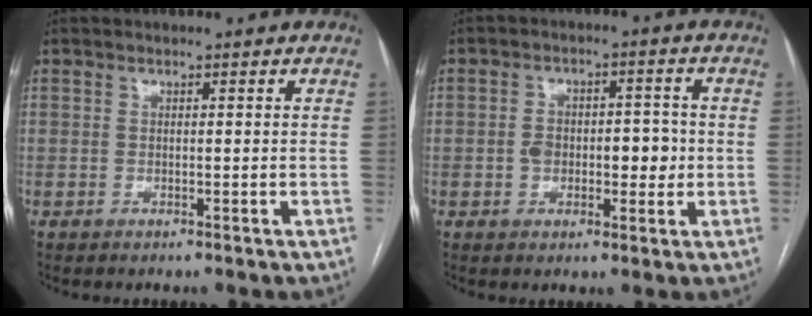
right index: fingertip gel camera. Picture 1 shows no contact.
{"total": 6.7, "force": [-0.5, 3.9, 5.4], "torque": [-0.077, 0.023, -0.003]}